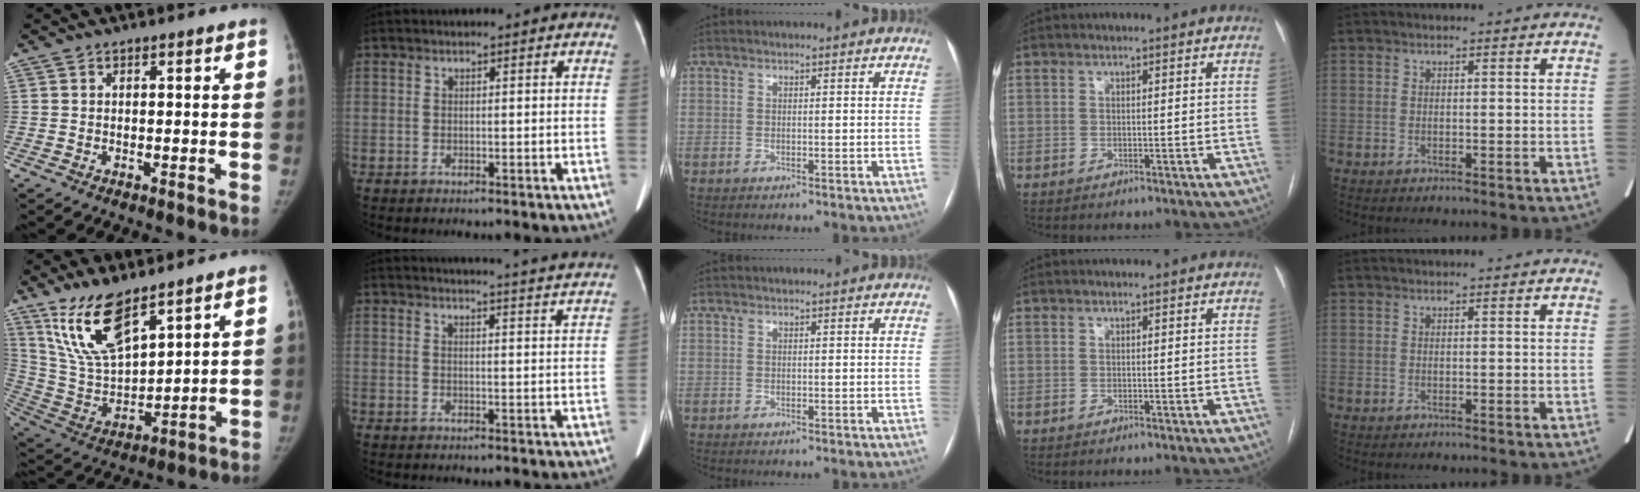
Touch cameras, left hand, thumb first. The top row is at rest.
{"thumb": {"total": 15.0, "force": [10.2, 5.3, 9.7], "torque": [-0.166, -0.051, 0.216]}, "index": {"total": 15.7, "force": [15.2, -1.1, 3.7], "torque": [-0.050, -0.052, 0.164]}}